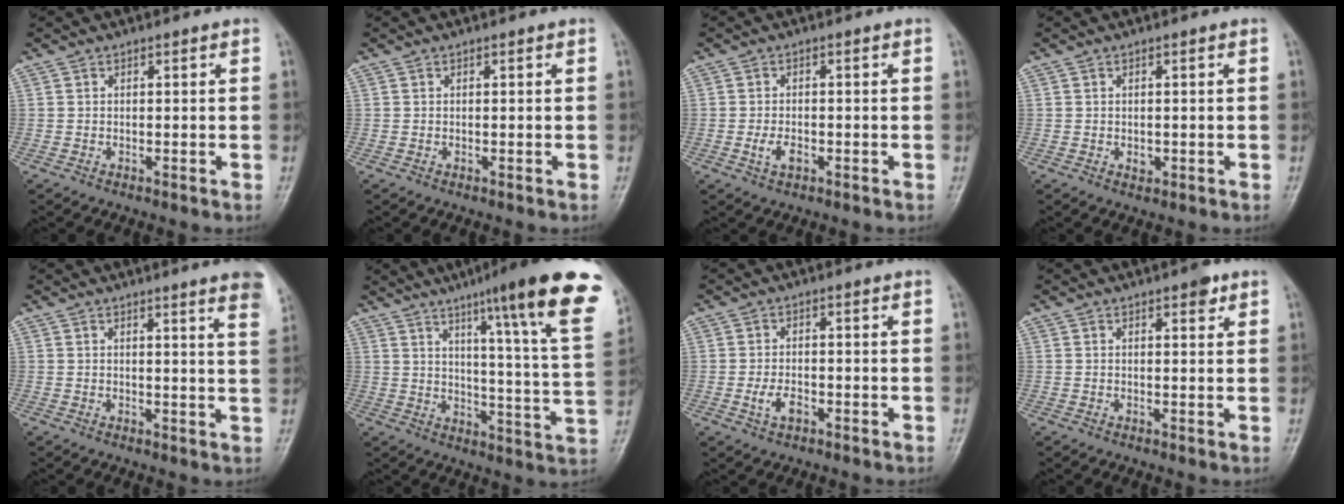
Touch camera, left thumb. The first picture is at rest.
{"total": 0.0}
{"total": 3.0, "force": [-1.1, 1.7, 2.2], "torque": [-0.044, 0.005, -0.018]}
{"total": 1.4, "force": [-0.2, 1.1, 0.9], "torque": [-0.007, 0.000, -0.001]}
{"total": 7.4, "force": [5.1, 0.2, 5.3], "torque": [-0.051, -0.018, 0.045]}
{"total": 24.1, "force": [14.0, 2.4, 19.5], "torque": [-0.252, -0.054, 0.182]}
{"total": 3.4, "force": [-1.3, 1.9, 2.5], "torque": [-0.049, 0.007, -0.022]}
{"total": 2.5, "force": [1.5, 0.9, 1.7], "torque": [-0.018, -0.005, 0.018]}